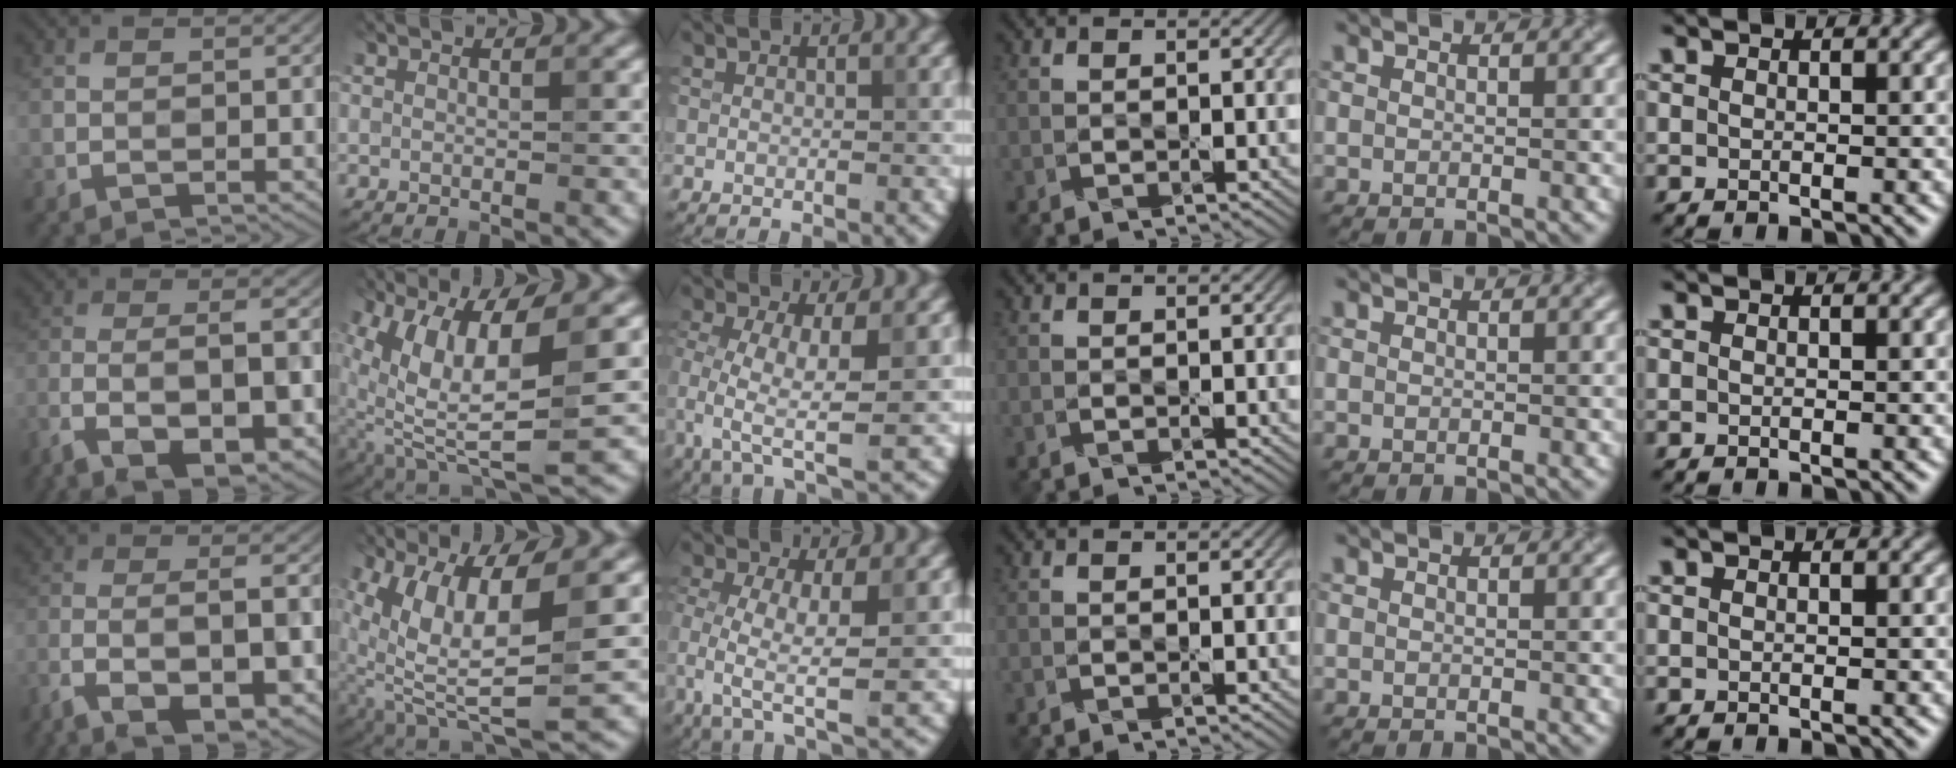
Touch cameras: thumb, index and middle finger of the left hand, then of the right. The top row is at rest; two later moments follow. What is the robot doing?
{"motion": "wipe", "object": "glass cup"}